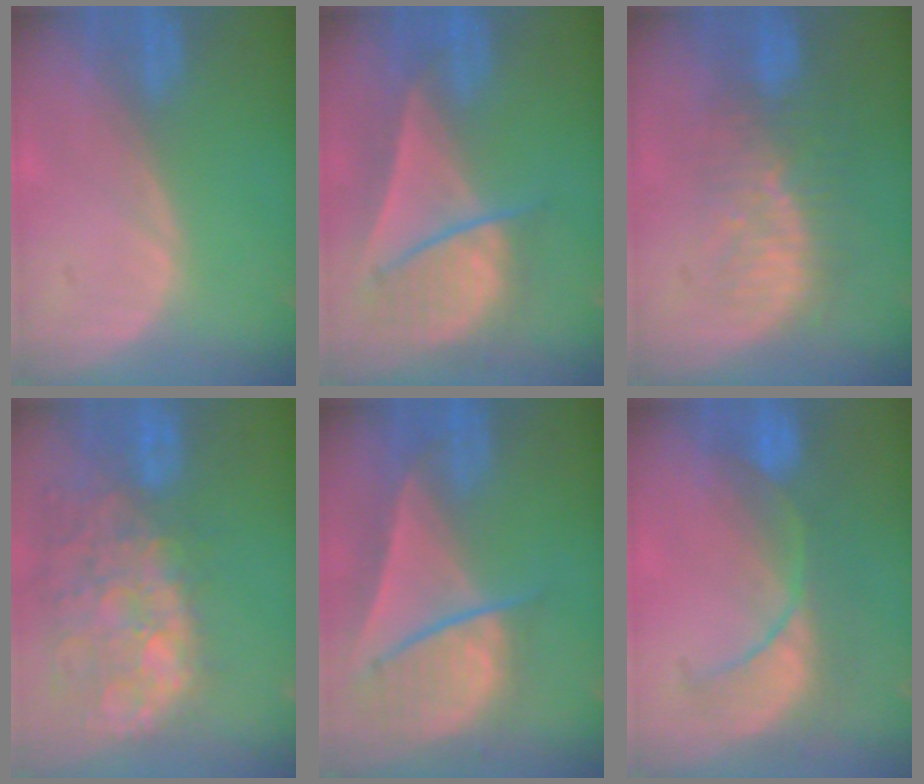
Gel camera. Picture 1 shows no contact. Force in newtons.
{"total": 8.2, "press": 7.5, "slide": 3.3}
{"total": 9.3, "press": 8.3, "slide": 4.2}
{"total": 14.2, "press": 11.6, "slide": 8.1}
{"total": 9.2, "press": 8.0, "slide": 4.6}
{"total": 7.9, "press": 7.8, "slide": 1.6}